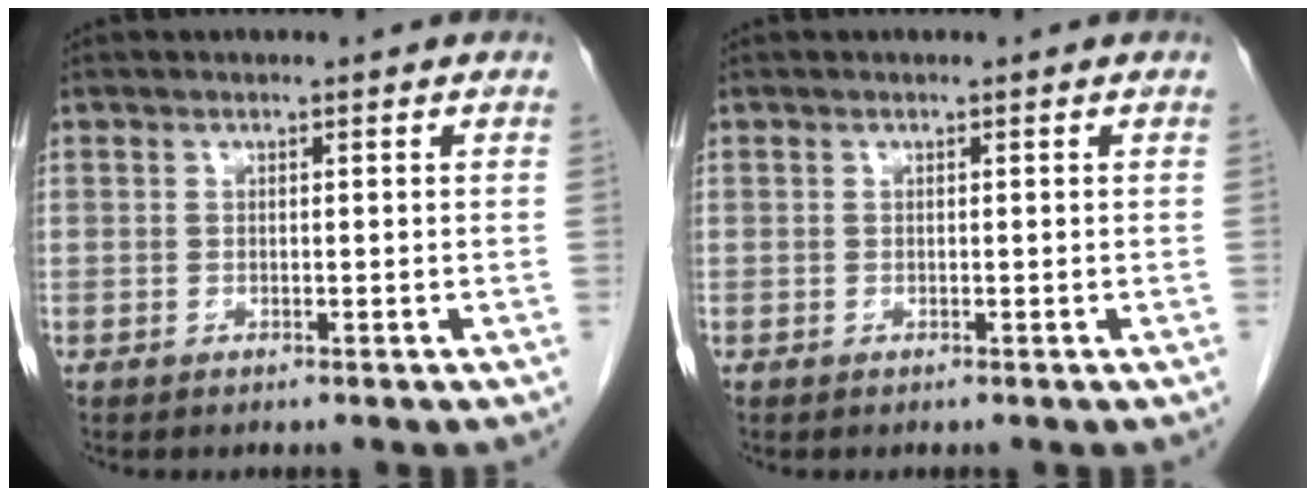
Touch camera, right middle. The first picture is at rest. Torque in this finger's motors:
{"motor_torque": [0.00, 0.00, 0.00, -0.01]}